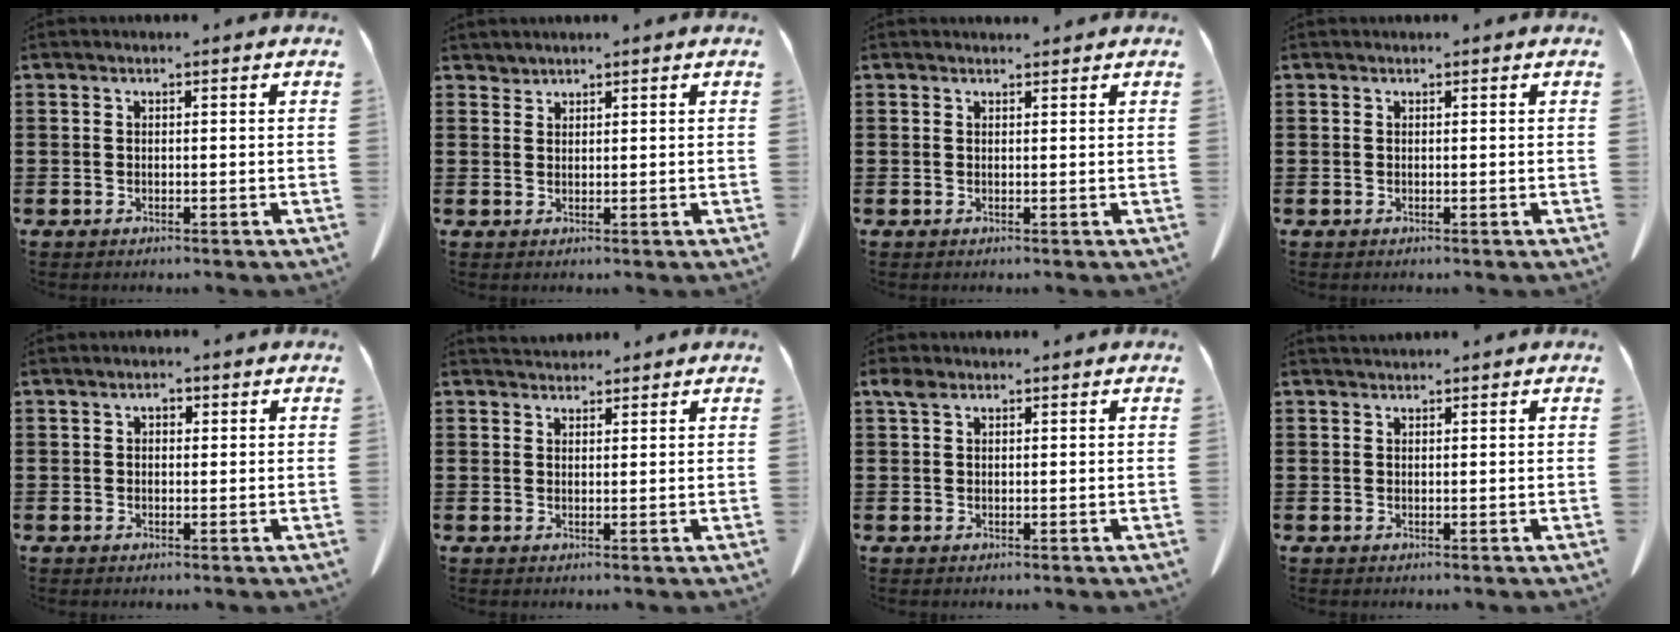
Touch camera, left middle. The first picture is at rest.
{"total": 1.1, "force": [1.1, 0.2, -0.1], "torque": [-0.002, -0.001, 0.023]}
{"total": 0.8, "force": [0.7, 0.1, 0.2], "torque": [-0.005, 0.000, 0.015]}
{"total": 0.0}
{"total": 1.3, "force": [0.4, 0.8, 1.0], "torque": [-0.021, 0.008, 0.005]}
{"total": 1.8, "force": [1.7, 0.5, 0.1], "torque": [0.002, -0.002, 0.032]}
{"total": 1.9, "force": [1.0, 1.0, 1.3], "torque": [-0.032, 0.004, 0.018]}
{"total": 0.7, "force": [0.7, 0.1, 0.2], "torque": [-0.005, 0.000, 0.013]}